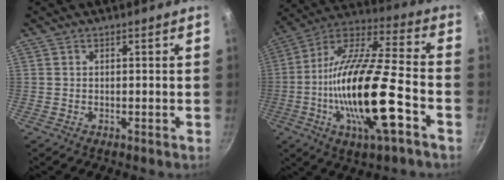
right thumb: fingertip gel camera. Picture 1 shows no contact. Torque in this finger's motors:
{"motor_torque": [2.53, 2.28, 2.22, -0.55, 0.90]}